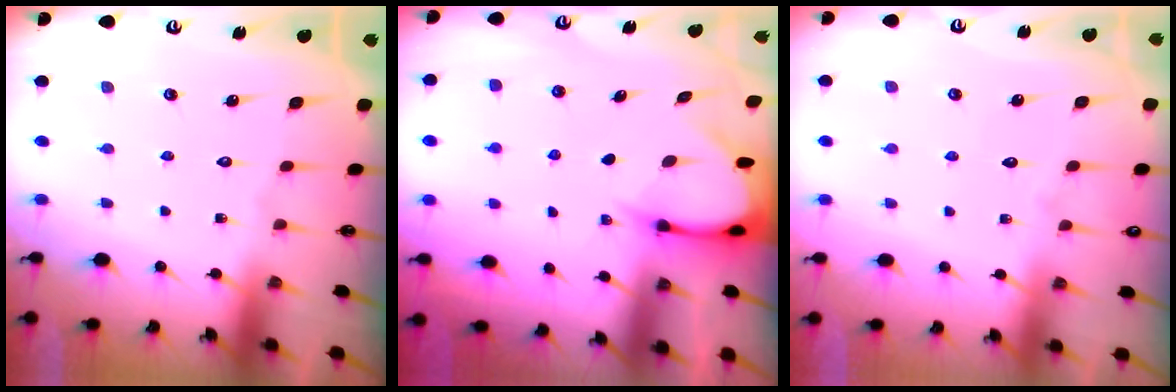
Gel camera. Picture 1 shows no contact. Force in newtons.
{"total": 3.7, "press": 3.7, "slide": 0.4}
{"total": 3.8, "press": 3.8, "slide": 0.4}